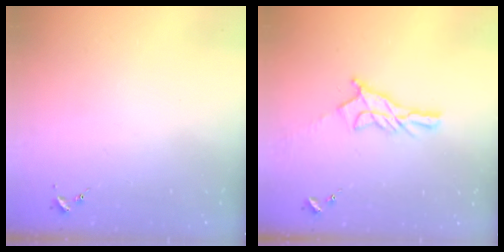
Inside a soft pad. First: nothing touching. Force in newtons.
{"total": 11.2, "press": 11.1, "slide": 0.7}